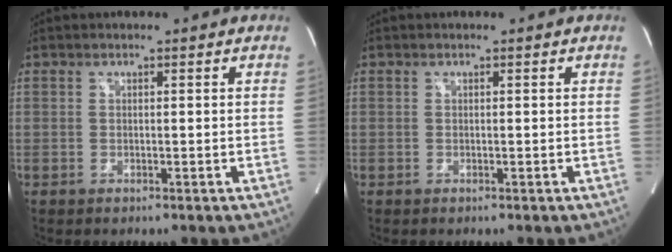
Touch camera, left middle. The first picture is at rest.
{"total": 0.0}